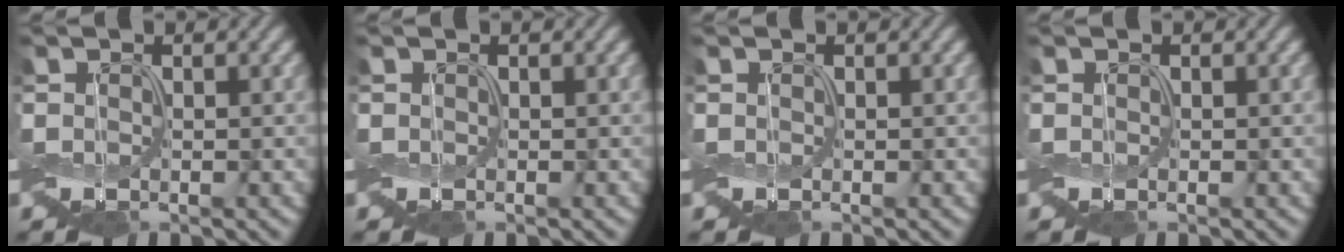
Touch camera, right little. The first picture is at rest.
{"total": 0.0}
{"total": 0.0}
{"total": 0.0}